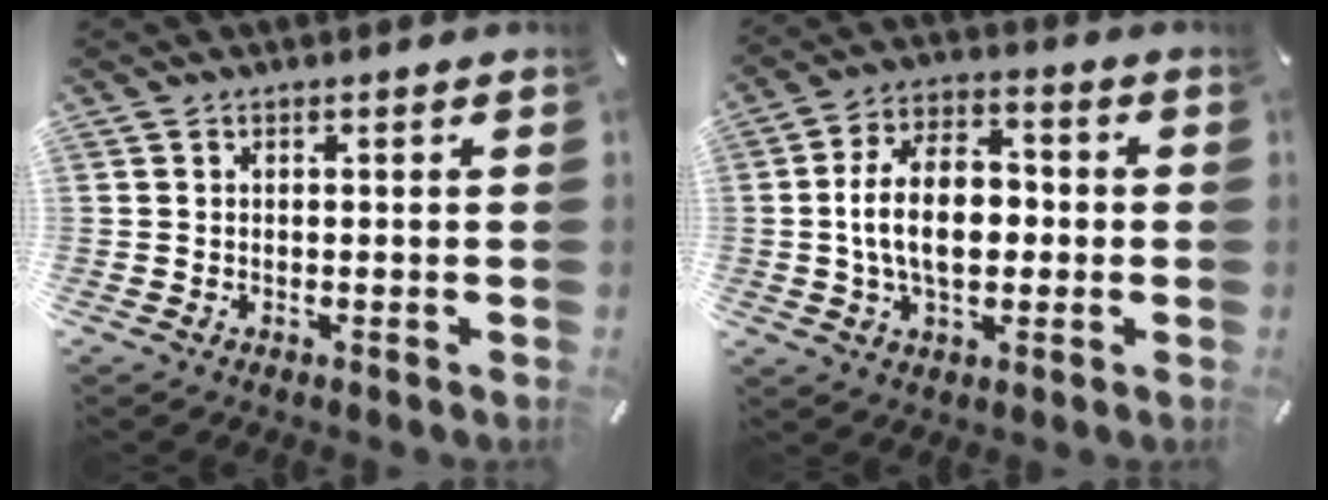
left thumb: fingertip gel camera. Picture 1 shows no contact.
{"total": 13.2, "force": [-0.8, 8.3, 10.2], "torque": [-0.196, 0.010, -0.016]}